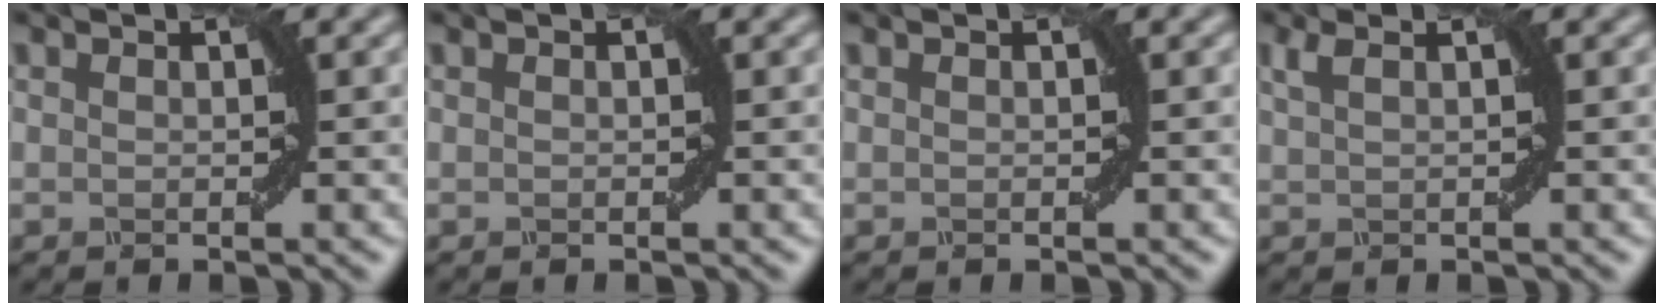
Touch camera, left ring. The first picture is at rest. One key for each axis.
{"total": 0.0}
{"total": 0.0}
{"total": 1.5, "fx": 0.5, "fy": 0.5, "fz": 1.3, "tx": -0.022, "ty": 0.003, "tz": 0.010}